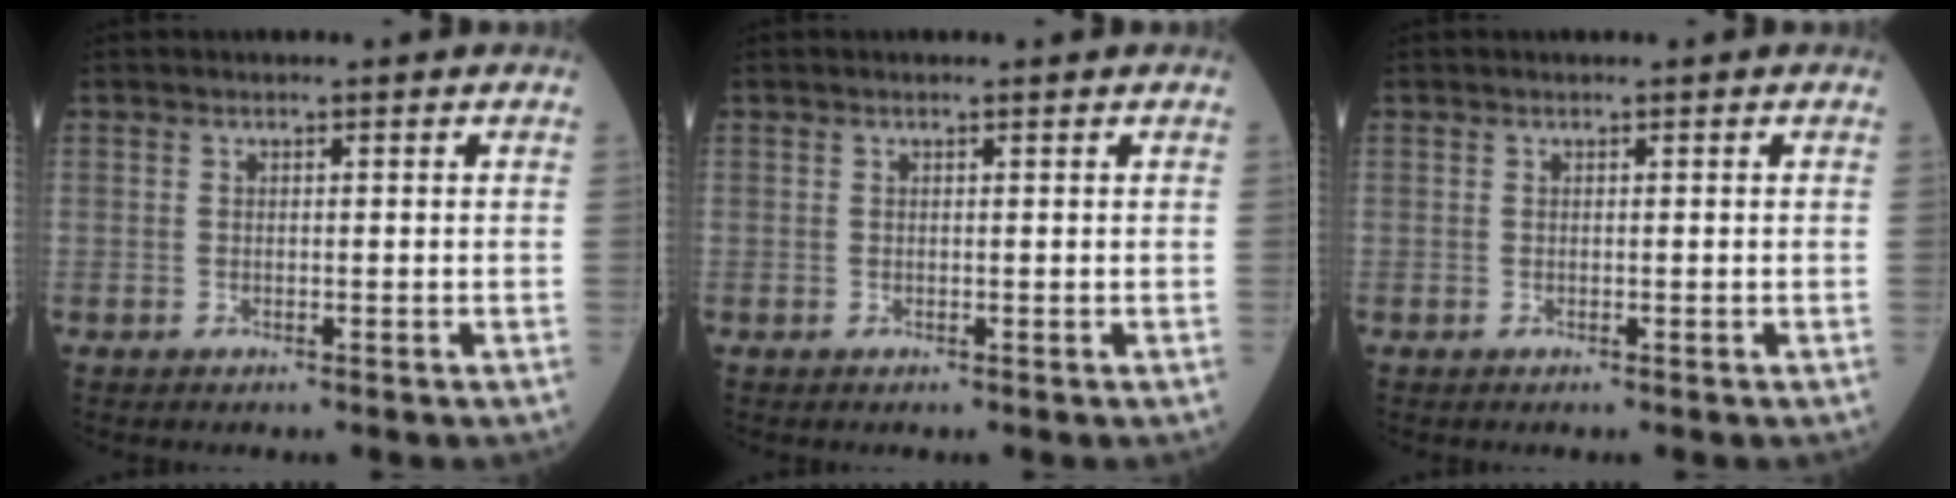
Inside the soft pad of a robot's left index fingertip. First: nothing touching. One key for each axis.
{"total": 0.0}
{"total": 0.0}